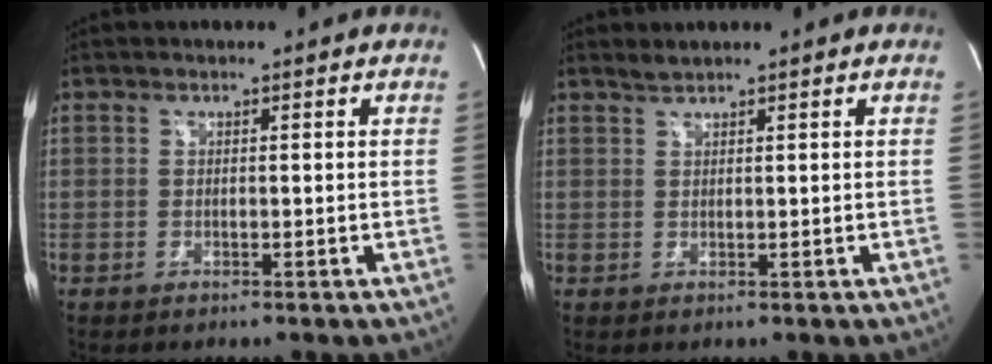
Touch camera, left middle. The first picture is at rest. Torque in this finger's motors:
{"motor_torque": [0.10, 0.02, -0.09, -0.01]}